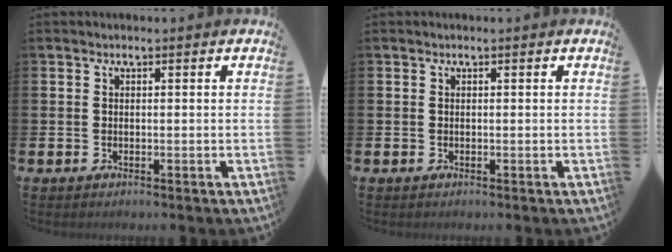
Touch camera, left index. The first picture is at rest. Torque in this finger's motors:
{"motor_torque": [-0.01, 0.01, 0.00, 0.00]}